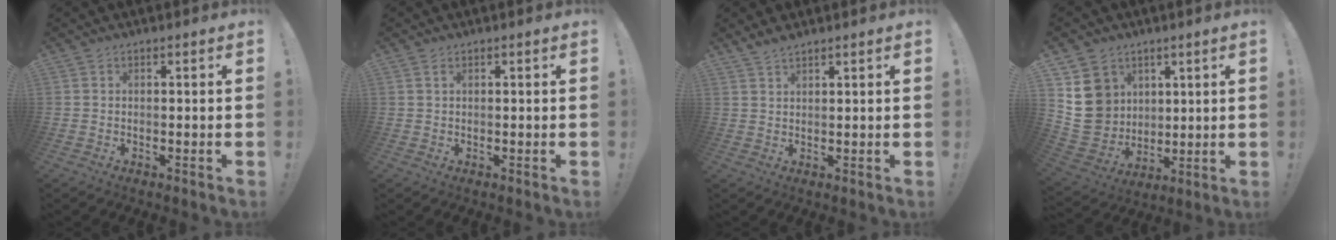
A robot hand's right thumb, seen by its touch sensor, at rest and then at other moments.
{"total": 1.0, "force": [0.6, 0.5, 0.7], "torque": [-0.021, 0.004, 0.013]}
{"total": 2.6, "force": [2.3, 0.5, 1.2], "torque": [-0.025, -0.011, 0.041]}
{"total": 14.4, "force": [5.2, 12.6, 4.6], "torque": [-0.082, -0.025, 0.115]}